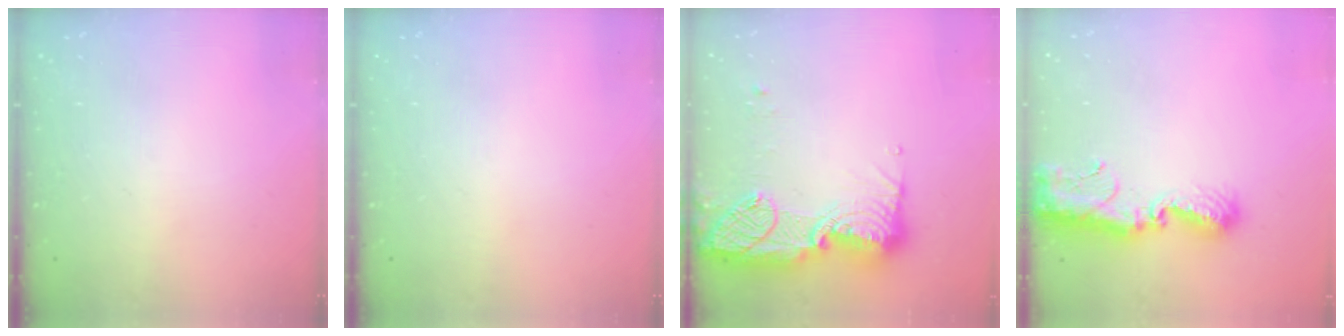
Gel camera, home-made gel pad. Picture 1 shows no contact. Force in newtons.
{"total": 0.0}
{"total": 21.5, "press": 20.4, "slide": 6.7}
{"total": 9.7, "press": 9.6, "slide": 0.9}